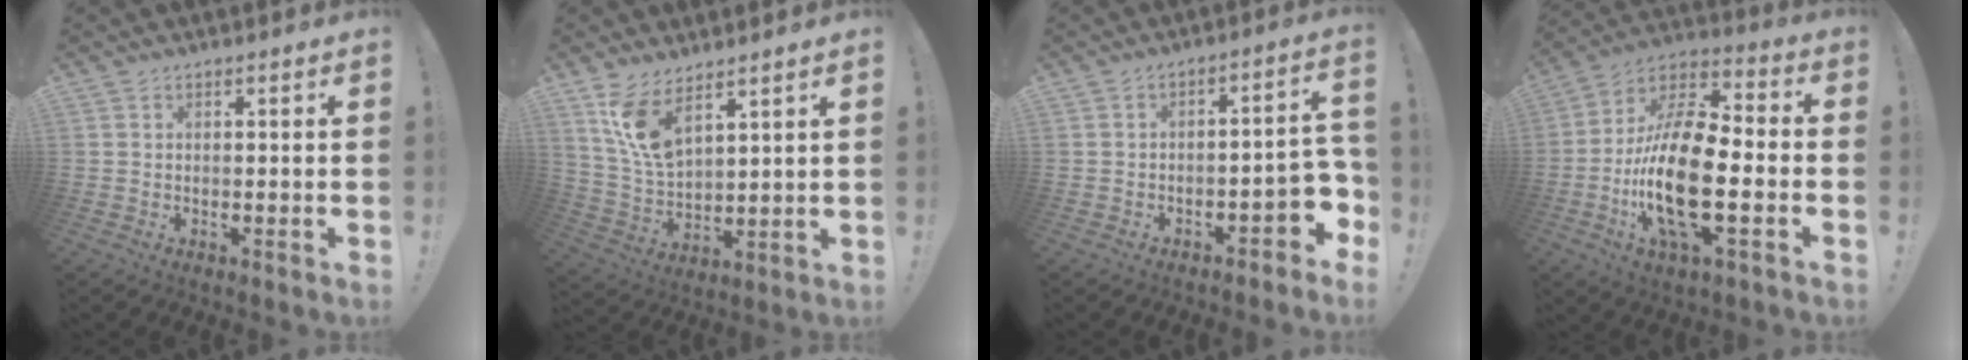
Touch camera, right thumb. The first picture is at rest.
{"total": 11.0, "force": [7.5, 4.4, 6.8], "torque": [-0.139, -0.041, 0.143]}
{"total": 6.3, "force": [-3.1, 2.8, 4.7], "torque": [-0.044, 0.011, -0.052]}
{"total": 22.5, "force": [-5.0, 9.6, 19.7], "torque": [-0.390, 0.017, -0.084]}